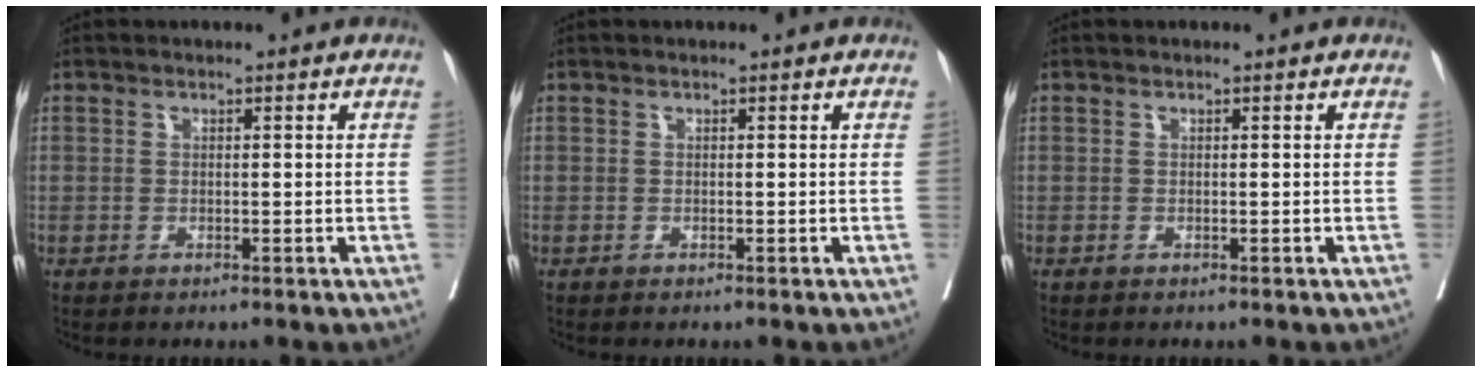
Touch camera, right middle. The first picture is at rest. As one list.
[{"total": 0.0}, {"total": 0.0}]